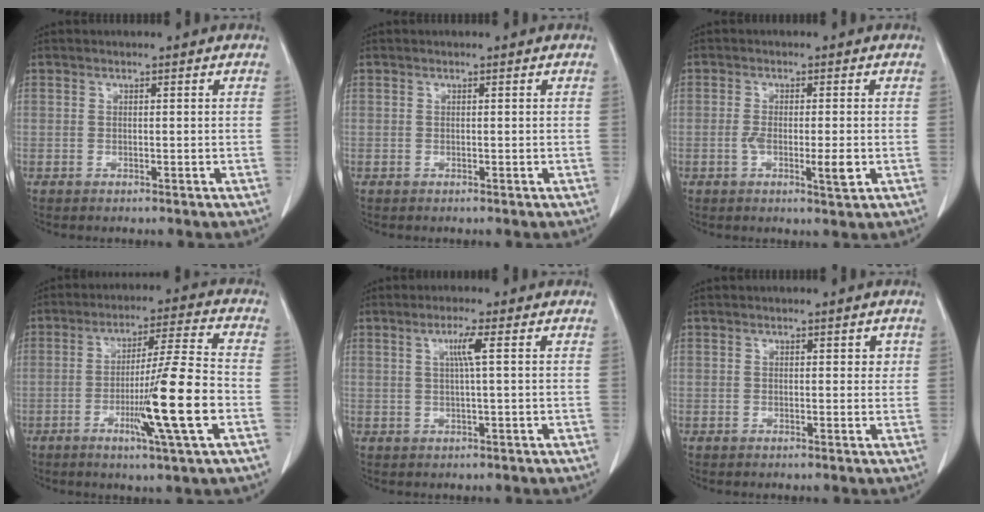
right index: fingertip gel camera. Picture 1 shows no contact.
{"total": 0.0}
{"total": 4.5, "force": [-1.2, 0.7, 4.3], "torque": [-0.076, -0.006, -0.018]}
{"total": 11.6, "force": [-3.3, -1.0, 11.1], "torque": [-0.190, -0.013, -0.061]}
{"total": 3.1, "force": [0.8, -0.5, 2.9], "torque": [-0.057, 0.002, 0.015]}
{"total": 1.4, "force": [0.5, 0.9, 0.9], "torque": [-0.007, 0.002, 0.006]}